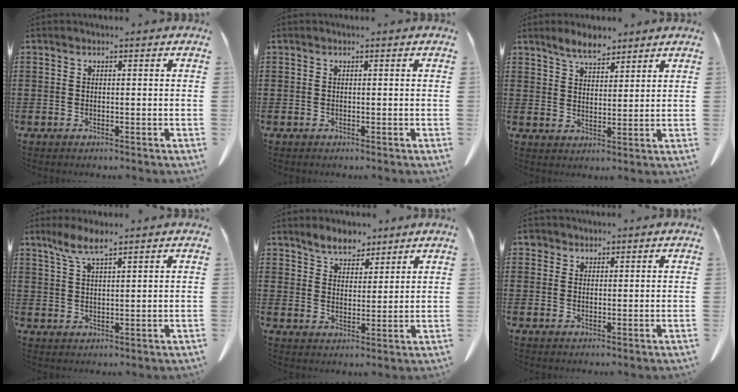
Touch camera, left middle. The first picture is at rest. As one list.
[{"total": 0.0}, {"total": 4.9, "force": [4.3, 1.7, 1.8], "torque": [-0.048, -0.006, 0.080]}, {"total": 5.3, "force": [3.6, 0.9, 3.8], "torque": [-0.083, -0.003, 0.064]}, {"total": 5.2, "force": [4.6, 2.2, 1.0], "torque": [-0.038, -0.006, 0.088]}, {"total": 2.1, "force": [1.7, 1.2, 0.2], "torque": [-0.011, 0.004, 0.034]}]